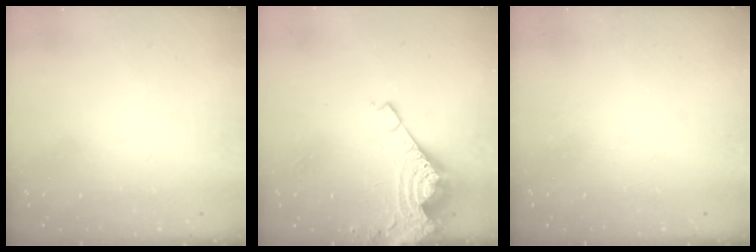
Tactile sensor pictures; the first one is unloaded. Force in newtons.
{"total": 12.0, "press": 11.9, "slide": 1.0}
{"total": 0.8, "press": 0.8, "slide": 0.3}